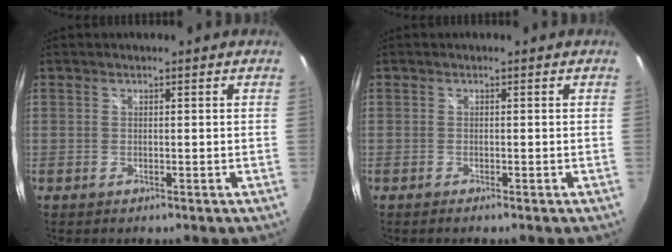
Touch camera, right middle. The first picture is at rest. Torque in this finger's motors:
{"motor_torque": [-0.48, -0.19, -0.02, -0.01]}